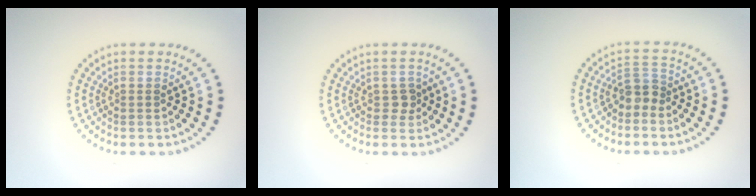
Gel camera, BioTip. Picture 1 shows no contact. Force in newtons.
{"total": 1.2, "press": 1.0, "slide": 0.6}
{"total": 2.1, "press": 1.7, "slide": 1.3}